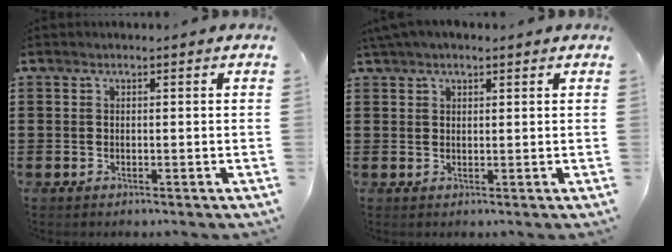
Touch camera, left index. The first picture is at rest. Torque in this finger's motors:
{"motor_torque": [1.07, -1.07, 0.17, 0.05]}